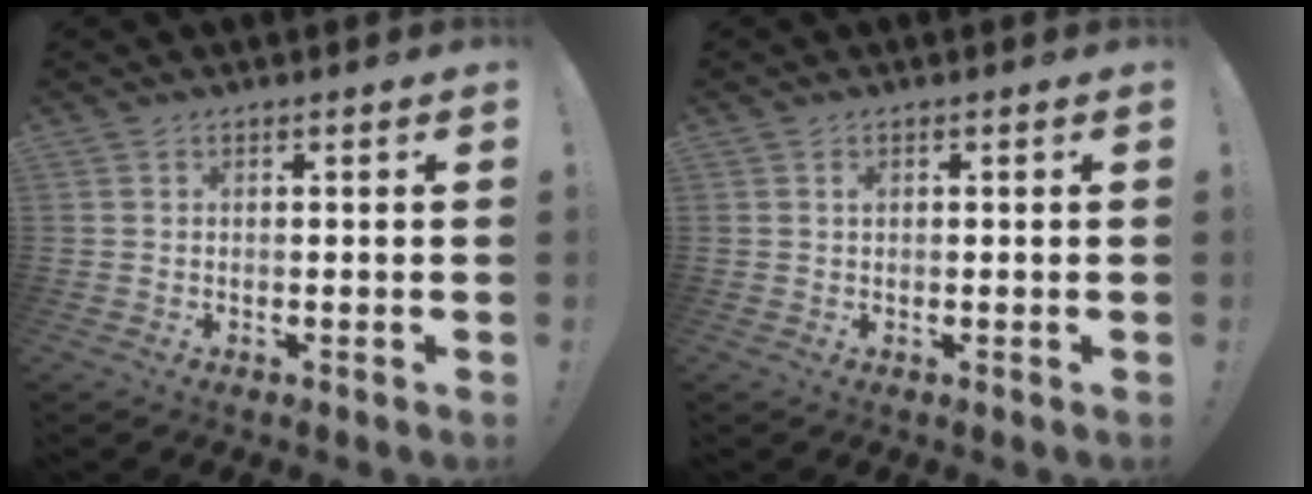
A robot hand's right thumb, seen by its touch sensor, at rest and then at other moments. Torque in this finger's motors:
{"motor_torque": [-0.11, 0.01, 0.18, -0.13, 0.13]}